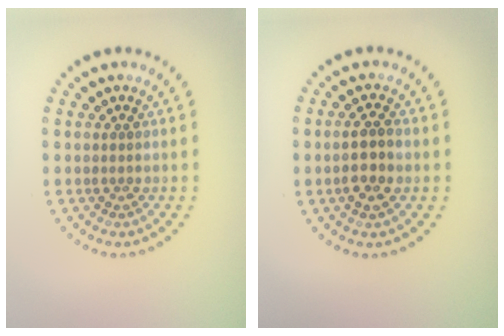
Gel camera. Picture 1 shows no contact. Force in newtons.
{"total": 2.7, "press": 2.7, "slide": 0.6}